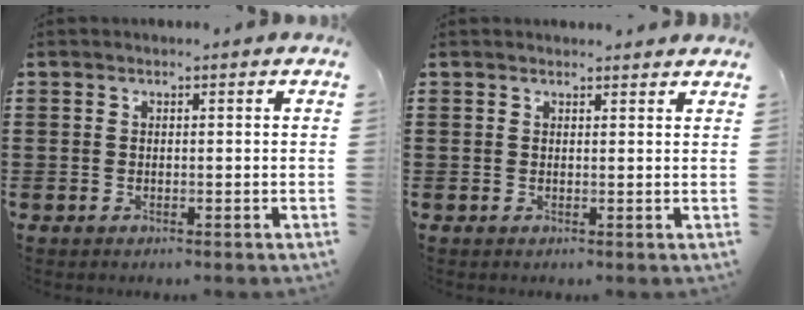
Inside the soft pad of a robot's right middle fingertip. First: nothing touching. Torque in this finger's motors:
{"motor_torque": [0.24, -0.34, 0.11, 0.07]}